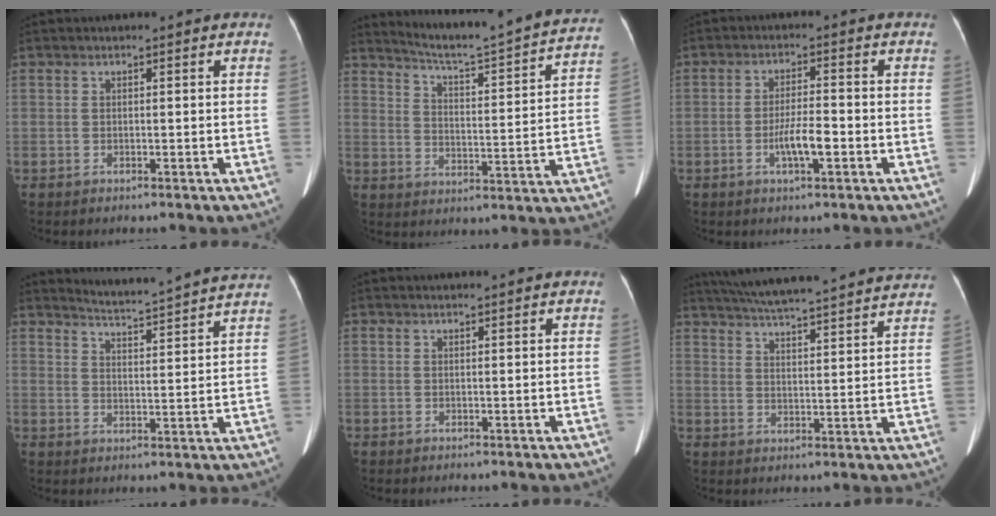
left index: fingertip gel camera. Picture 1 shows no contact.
{"total": 21.8, "force": [20.2, -0.4, 8.1], "torque": [-0.128, -0.060, 0.259]}
{"total": 4.7, "force": [-1.7, 0.7, 4.3], "torque": [-0.081, -0.001, -0.030]}
{"total": 14.2, "force": [13.7, -1.3, 3.5], "torque": [-0.067, -0.038, 0.170]}
{"total": 1.8, "force": [1.7, -0.1, 0.5], "torque": [-0.009, 0.013, 0.026]}
{"total": 27.3, "force": [25.0, 1.9, 10.9], "torque": [-0.182, -0.011, 0.324]}